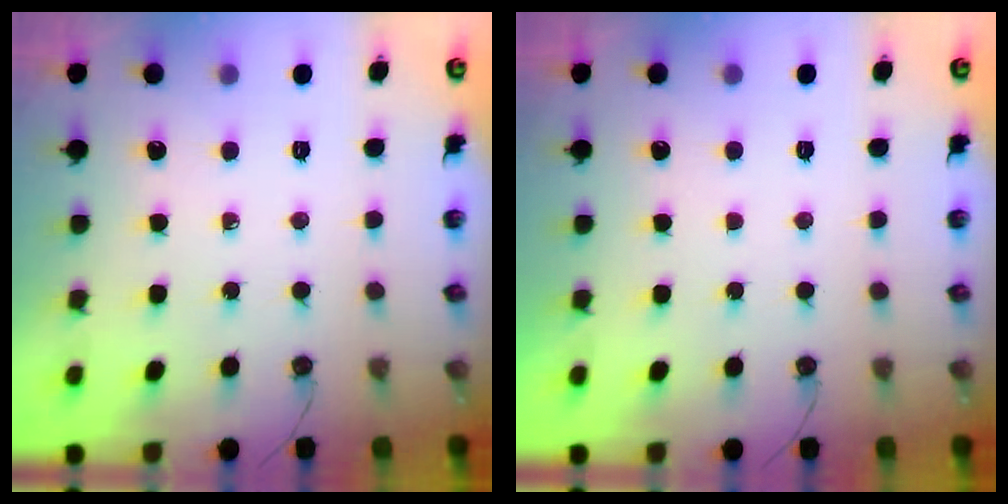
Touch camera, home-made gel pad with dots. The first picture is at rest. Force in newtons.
{"total": 0.0}